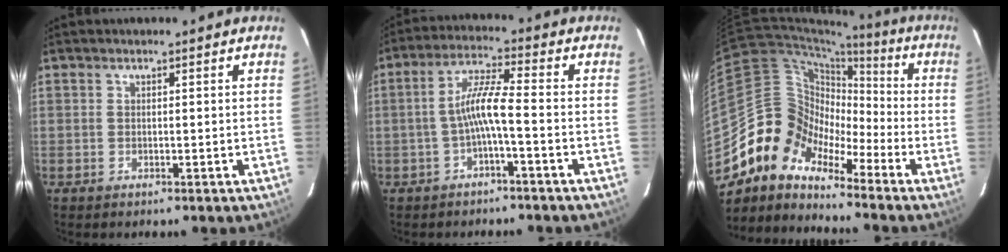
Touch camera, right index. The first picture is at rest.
{"total": 6.0, "force": [-2.2, 0.0, 5.6], "torque": [-0.124, 0.015, -0.041]}
{"total": 10.7, "force": [-8.0, 6.7, 2.5], "torque": [-0.044, 0.040, -0.183]}